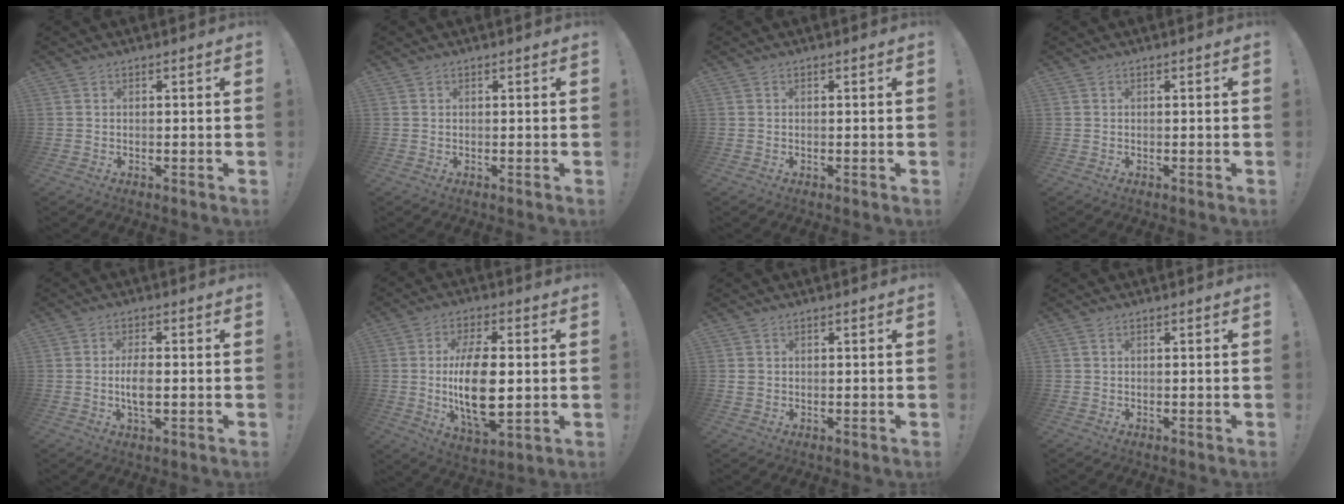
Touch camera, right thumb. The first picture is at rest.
{"total": 0.0}
{"total": 0.0}
{"total": 0.0}
{"total": 5.6, "force": [-0.7, 2.2, 5.1], "torque": [-0.104, -0.006, -0.017]}
{"total": 17.4, "force": [0.0, 8.4, 15.3], "torque": [-0.285, -0.015, -0.004]}
{"total": 1.2, "force": [0.4, 1.1, 0.5], "torque": [-0.009, 0.004, 0.008]}
{"total": 0.0}